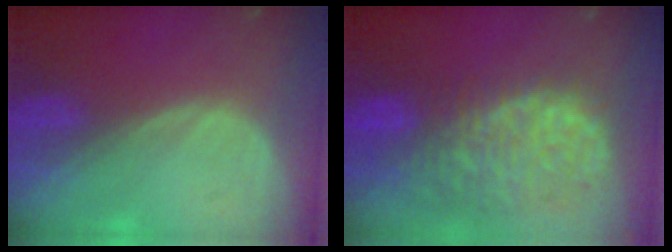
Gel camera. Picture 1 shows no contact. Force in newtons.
{"total": 13.5, "press": 11.1, "slide": 7.8}